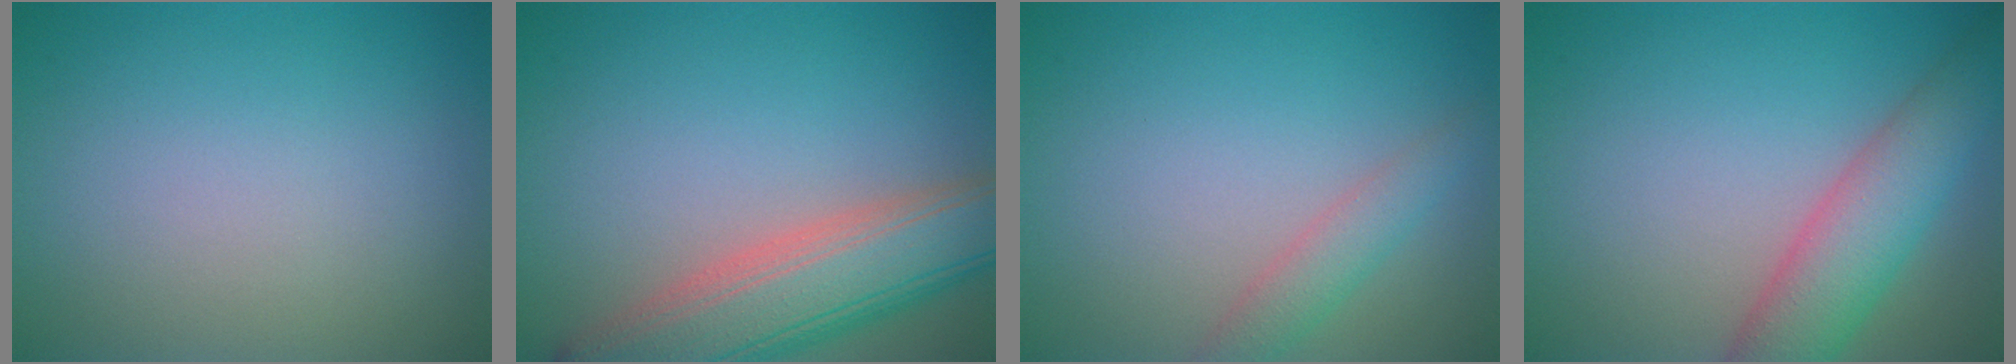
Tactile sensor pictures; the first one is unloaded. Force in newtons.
{"total": 8.6, "press": 8.6, "slide": 0.3}
{"total": 2.2, "press": 2.2, "slide": 0.1}
{"total": 5.8, "press": 5.8, "slide": 0.2}